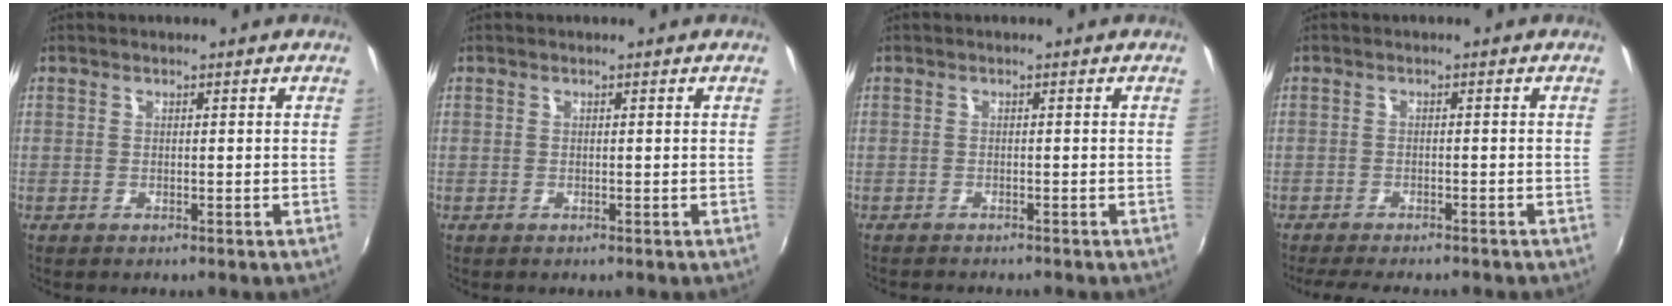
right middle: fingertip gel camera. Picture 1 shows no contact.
{"total": 0.0}
{"total": 2.2, "force": [-2.1, 0.3, 0.7], "torque": [-0.022, -0.012, -0.035]}
{"total": 7.8, "force": [-6.8, 1.5, 3.6], "torque": [-0.083, -0.016, -0.103]}